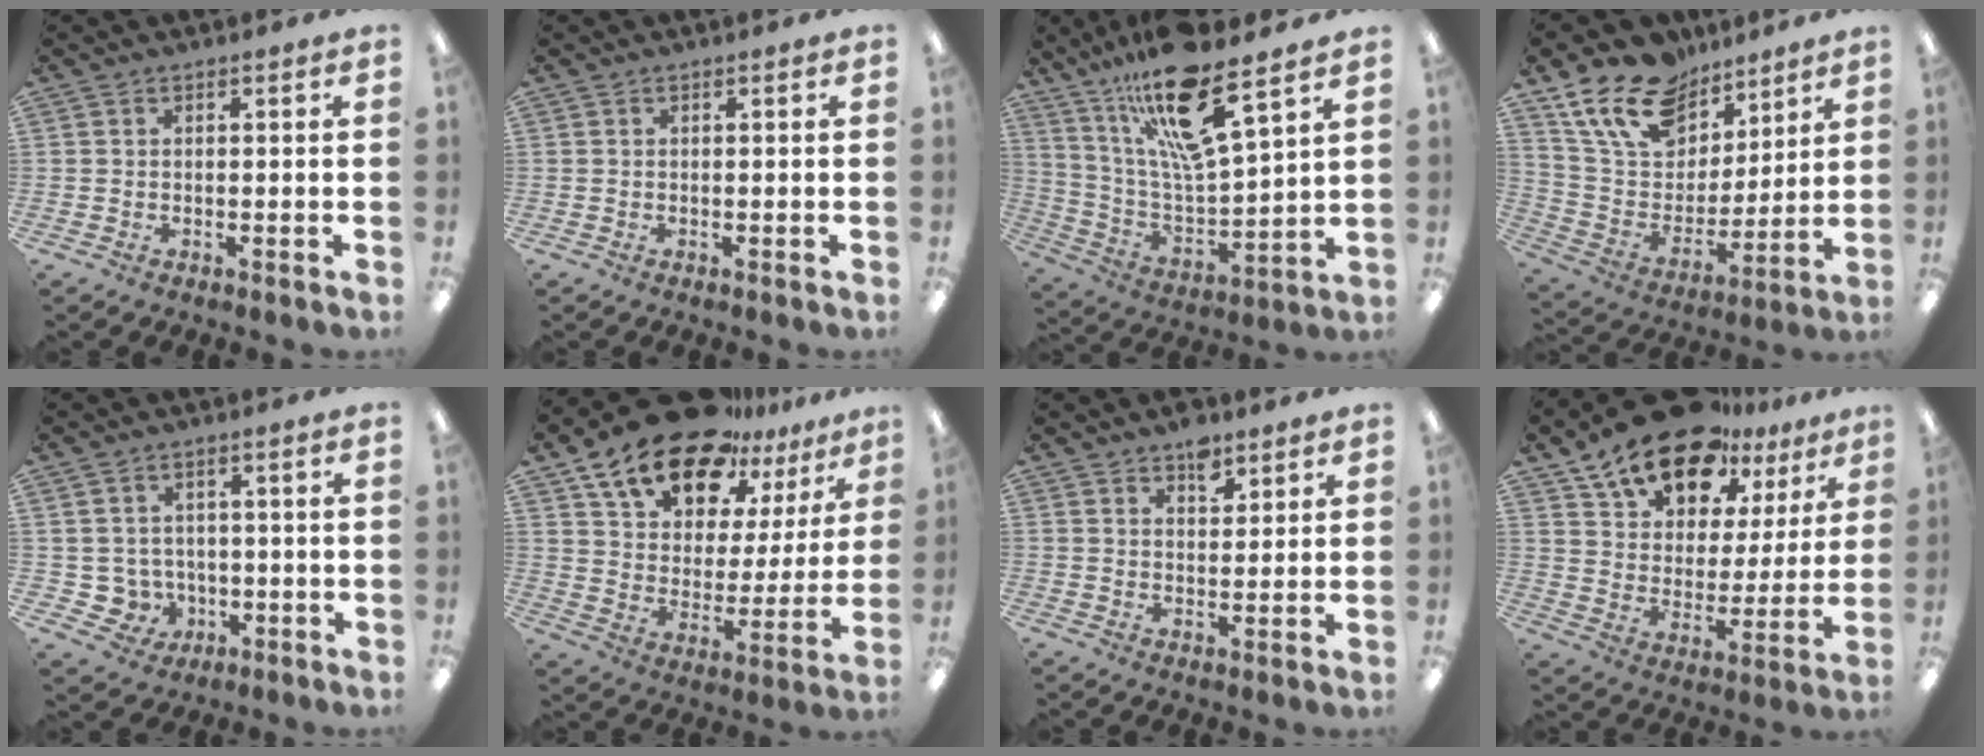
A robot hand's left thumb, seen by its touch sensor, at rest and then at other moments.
{"total": 0.0}
{"total": 19.0, "force": [13.4, 4.0, 12.9], "torque": [-0.234, -0.073, 0.223]}
{"total": 18.3, "force": [12.6, 11.0, 7.5], "torque": [-0.150, -0.067, 0.236]}
{"total": 5.2, "force": [-0.4, 5.1, 0.9], "torque": [-0.028, -0.002, 0.000]}
{"total": 19.0, "force": [14.9, 8.9, 7.8], "torque": [-0.150, -0.095, 0.264]}
{"total": 5.5, "force": [3.9, 3.0, 2.5], "torque": [-0.018, -0.023, 0.064]}
{"total": 18.1, "force": [13.8, 9.0, 7.5], "torque": [-0.141, -0.086, 0.246]}